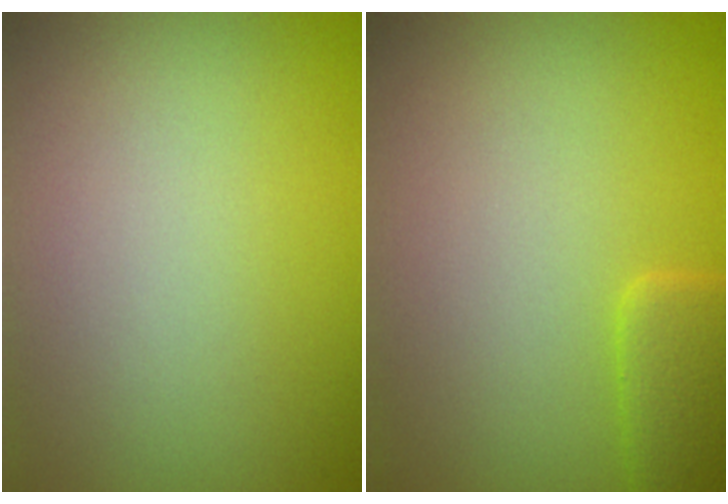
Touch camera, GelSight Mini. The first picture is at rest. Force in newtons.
{"total": 2.6, "press": 2.6, "slide": 0.2}